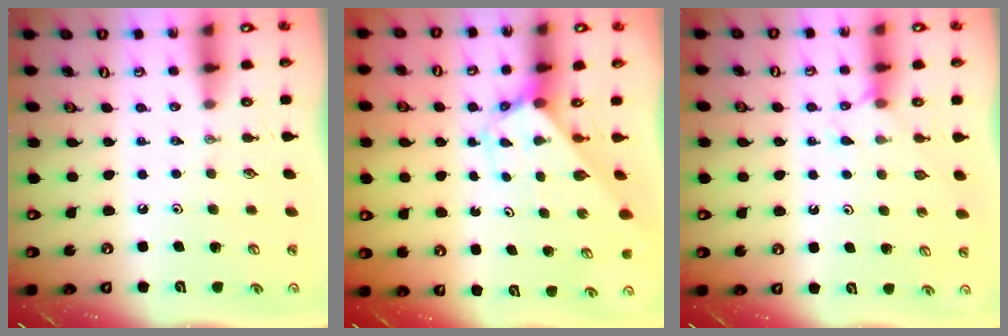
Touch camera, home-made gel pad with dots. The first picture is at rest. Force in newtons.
{"total": 2.5, "press": 2.5, "slide": 0.2}
{"total": 4.1, "press": 4.0, "slide": 0.6}